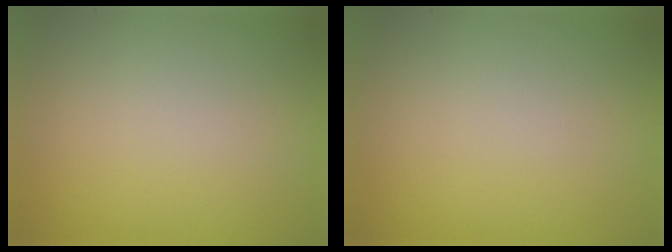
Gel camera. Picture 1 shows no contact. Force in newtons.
{"total": 0.0}